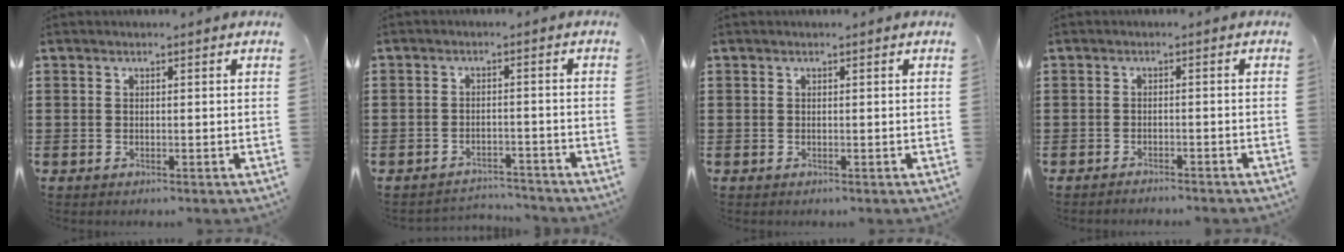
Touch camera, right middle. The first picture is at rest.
{"total": 3.1, "force": [-3.0, 0.5, -0.3], "torque": [-0.003, -0.001, -0.067]}
{"total": 0.0}
{"total": 1.4, "force": [-1.4, -0.1, 0.1], "torque": [-0.006, 0.001, -0.028]}